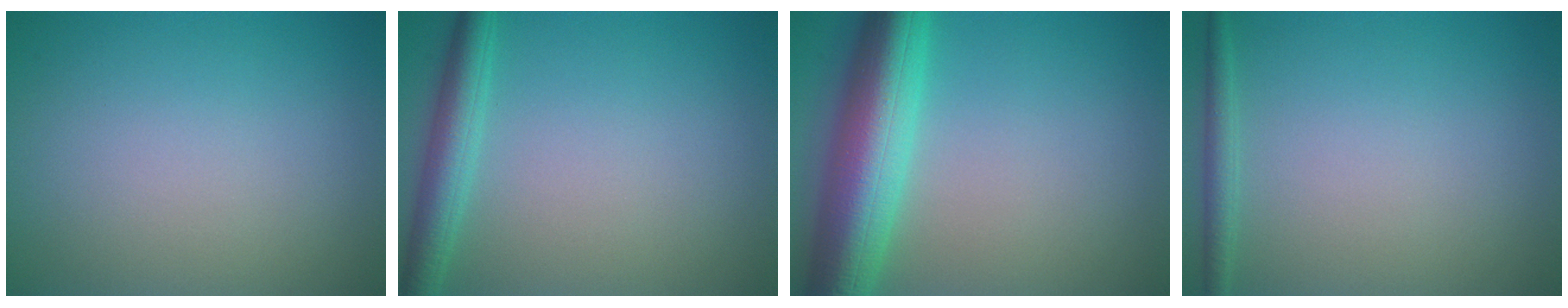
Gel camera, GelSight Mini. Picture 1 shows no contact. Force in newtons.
{"total": 3.4, "press": 3.3, "slide": 0.1}
{"total": 9.2, "press": 9.2, "slide": 0.4}
{"total": 1.4, "press": 1.4, "slide": 0.1}